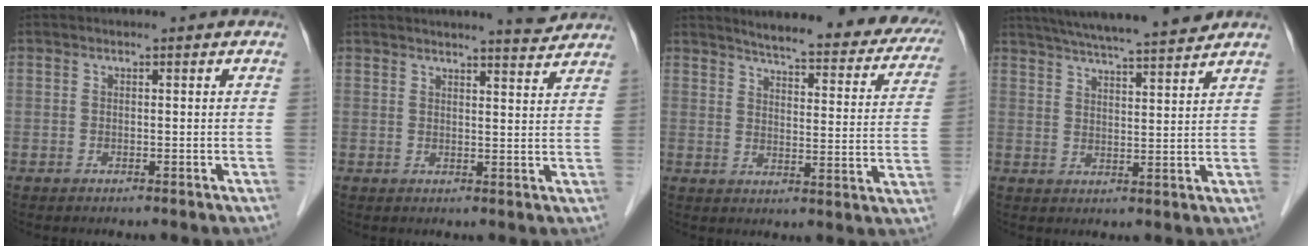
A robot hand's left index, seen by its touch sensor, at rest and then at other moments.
{"total": 5.6, "force": [5.3, 0.1, 1.6], "torque": [-0.030, -0.004, 0.062]}
{"total": 23.4, "force": [20.6, 4.6, 10.1], "torque": [-0.117, -0.043, 0.233]}
{"total": 15.6, "force": [13.8, 0.4, 7.1], "torque": [-0.124, 0.022, 0.200]}